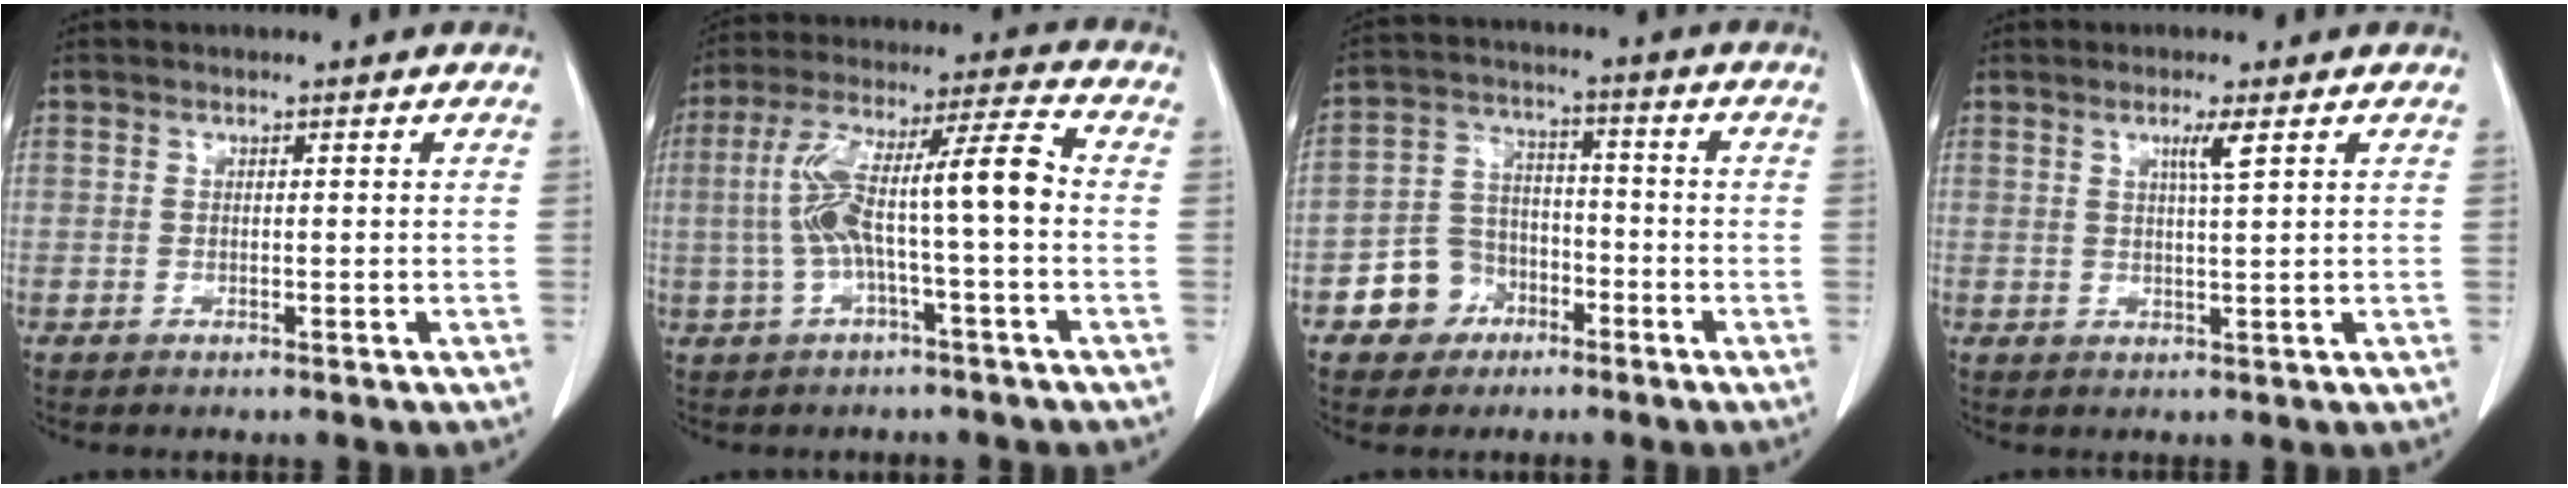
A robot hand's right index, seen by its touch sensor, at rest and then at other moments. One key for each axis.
{"total": 12.2, "fx": -0.9, "fy": 1.7, "fz": 12.0, "tx": -0.228, "ty": 0.045, "tz": -0.015}
{"total": 7.7, "fx": -3.8, "fy": 6.5, "fz": 1.6, "tx": -0.031, "ty": 0.021, "tz": -0.061}
{"total": 2.7, "fx": 1.3, "fy": -0.4, "fz": 2.3, "tx": -0.043, "ty": -0.004, "tz": 0.024}